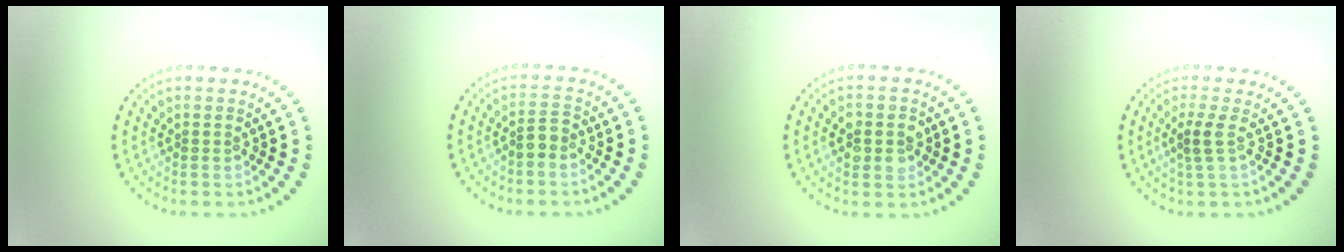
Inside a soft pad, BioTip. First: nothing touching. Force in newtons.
{"total": 1.6, "press": 1.4, "slide": 0.8}
{"total": 2.8, "press": 2.8, "slide": 0.2}
{"total": 1.7, "press": 1.1, "slide": 1.2}